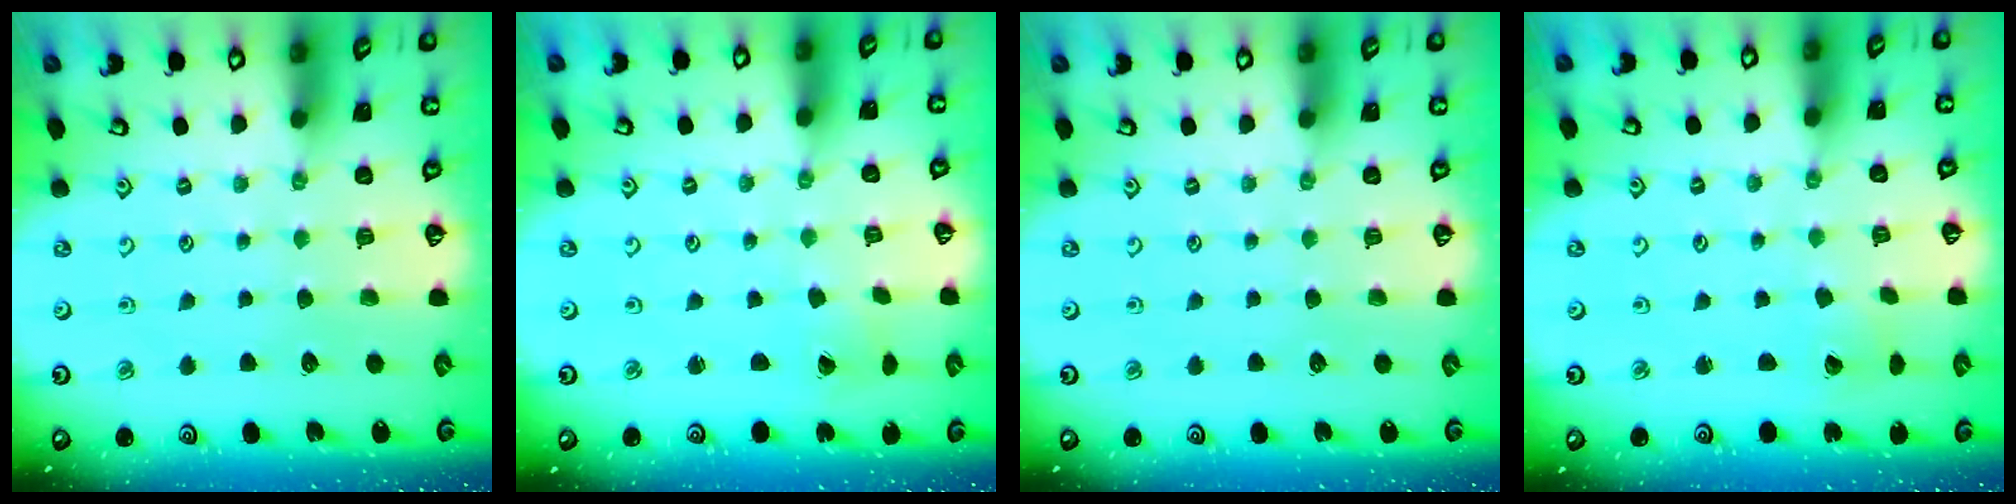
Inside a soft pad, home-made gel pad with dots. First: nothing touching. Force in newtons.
{"total": 0.6, "press": 0.6, "slide": 0.0}
{"total": 0.0}
{"total": 2.6, "press": 2.6, "slide": 0.3}